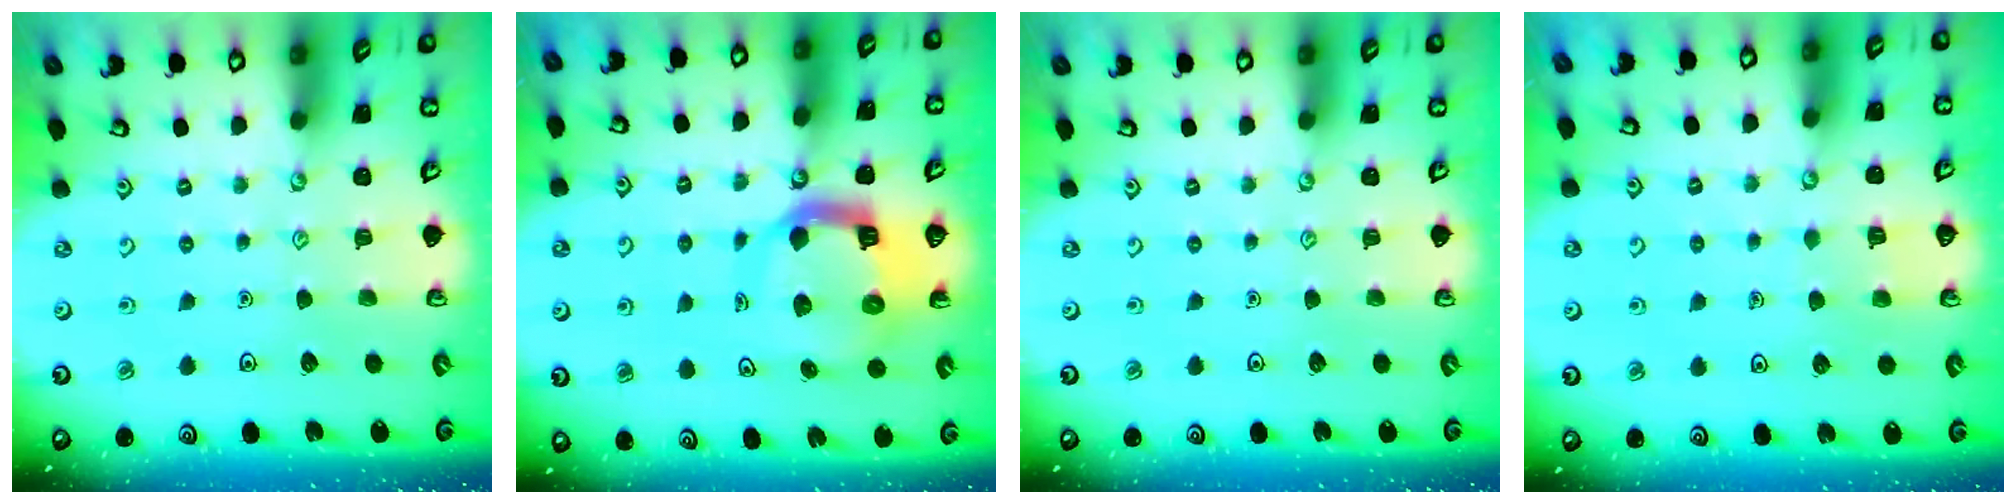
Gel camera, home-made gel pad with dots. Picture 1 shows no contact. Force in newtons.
{"total": 12.0, "press": 11.9, "slide": 1.5}
{"total": 0.0}
{"total": 3.9, "press": 3.8, "slide": 0.3}